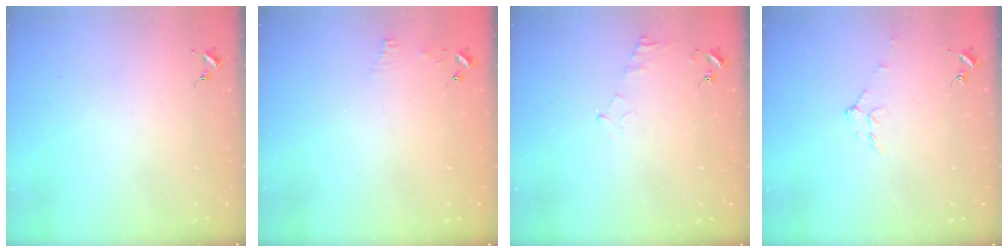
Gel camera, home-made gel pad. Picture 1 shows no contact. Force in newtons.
{"total": 3.7, "press": 3.7, "slide": 0.3}
{"total": 4.5, "press": 4.4, "slide": 0.6}
{"total": 6.0, "press": 6.0, "slide": 0.7}